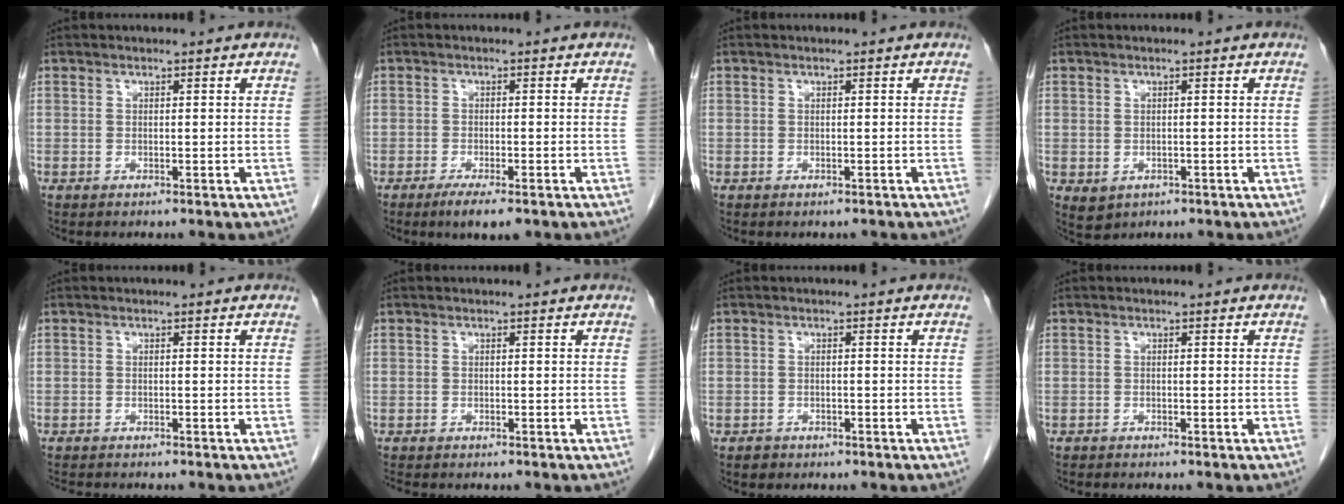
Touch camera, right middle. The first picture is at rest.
{"total": 4.2, "force": [-2.7, 0.8, 3.0], "torque": [-0.050, -0.008, -0.041]}
{"total": 0.7, "force": [-0.7, 0.3, 0.1], "torque": [-0.005, -0.001, -0.011]}
{"total": 2.4, "force": [-0.8, 2.0, 1.1], "torque": [-0.017, -0.001, 0.001]}
{"total": 3.6, "force": [-3.3, 0.6, 1.4], "torque": [-0.017, -0.007, -0.048]}
{"total": 2.4, "force": [-2.1, 0.7, 1.0], "torque": [-0.018, -0.005, -0.027]}
{"total": 1.2, "force": [-0.9, 0.8, 0.1], "torque": [-0.005, 0.002, -0.014]}
{"total": 1.2, "force": [-1.1, 0.2, 0.3], "torque": [-0.011, -0.003, -0.018]}